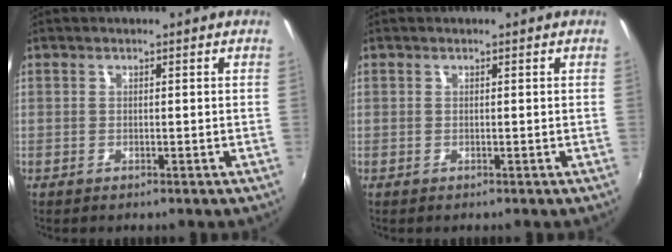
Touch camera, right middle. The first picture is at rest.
{"total": 0.0}